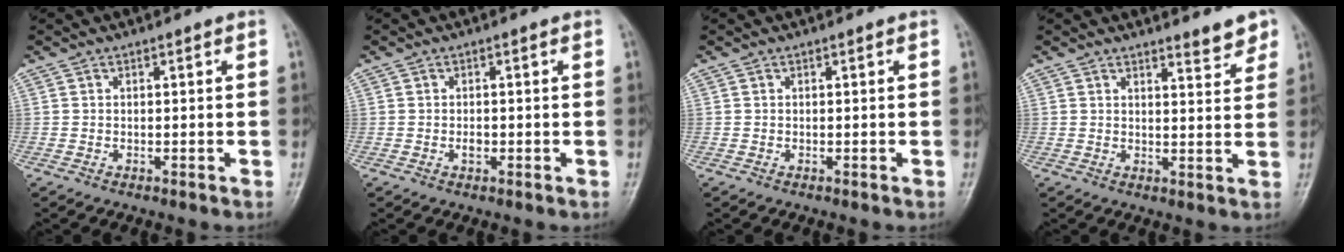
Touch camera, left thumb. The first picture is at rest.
{"total": 1.2, "force": [-0.3, 0.7, 0.9], "torque": [-0.012, 0.001, -0.004]}
{"total": 0.0}
{"total": 3.9, "force": [3.2, 1.0, 1.9], "torque": [-0.010, -0.026, 0.042]}